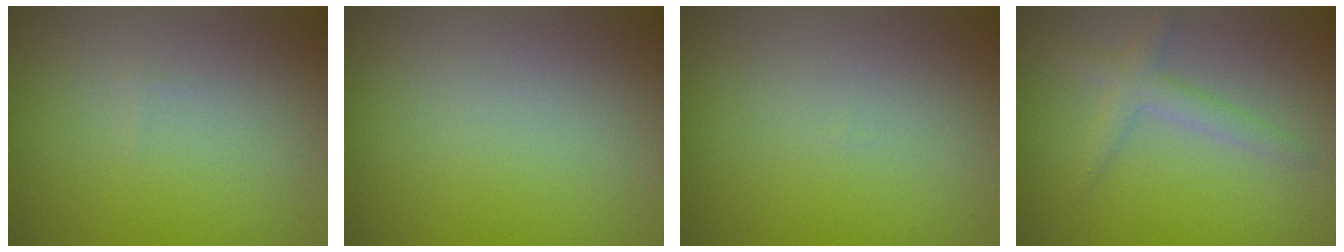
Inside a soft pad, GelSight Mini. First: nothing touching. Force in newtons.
{"total": 0.0}
{"total": 0.0}
{"total": 2.3, "press": 2.3, "slide": 0.1}